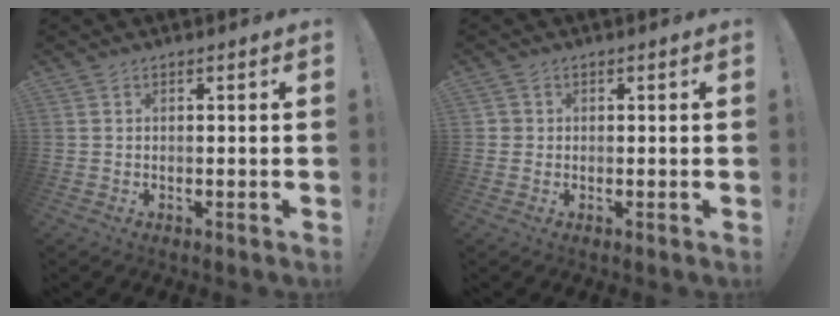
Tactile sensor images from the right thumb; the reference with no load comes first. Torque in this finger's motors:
{"motor_torque": [-0.04, 0.13, 0.13, -0.04, 0.00]}